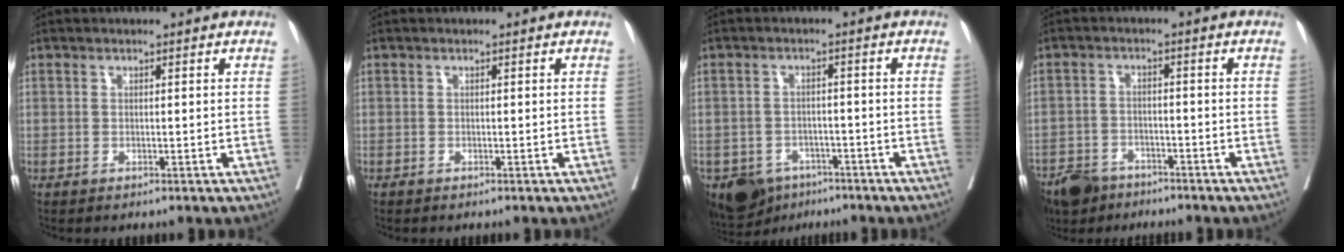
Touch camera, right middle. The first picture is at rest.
{"total": 0.0}
{"total": 10.4, "force": [-6.9, 6.9, 3.5], "torque": [-0.082, -0.006, -0.096]}
{"total": 8.5, "force": [-7.0, 3.8, 2.8], "torque": [-0.050, -0.012, -0.122]}